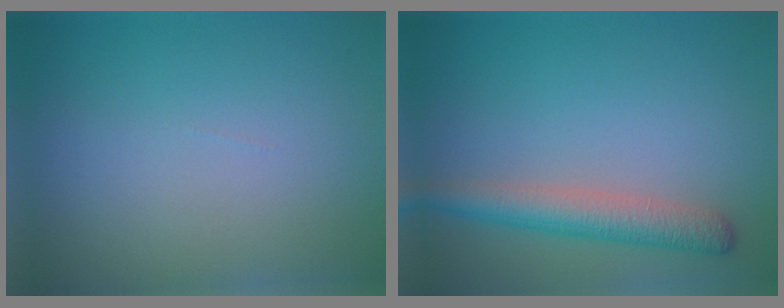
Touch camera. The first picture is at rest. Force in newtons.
{"total": 3.8, "press": 3.8, "slide": 0.2}